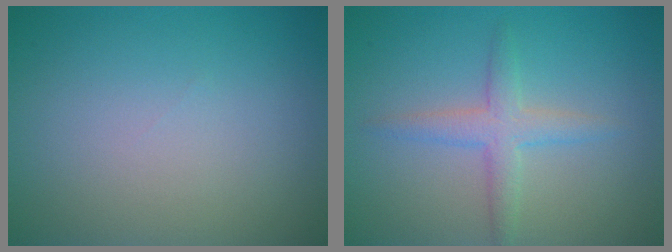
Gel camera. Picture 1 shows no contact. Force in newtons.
{"total": 2.7, "press": 2.7, "slide": 0.0}